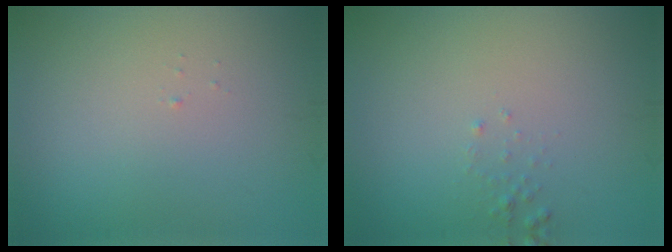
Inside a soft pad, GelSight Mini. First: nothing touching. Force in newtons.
{"total": 0.6, "press": 0.6, "slide": 0.1}